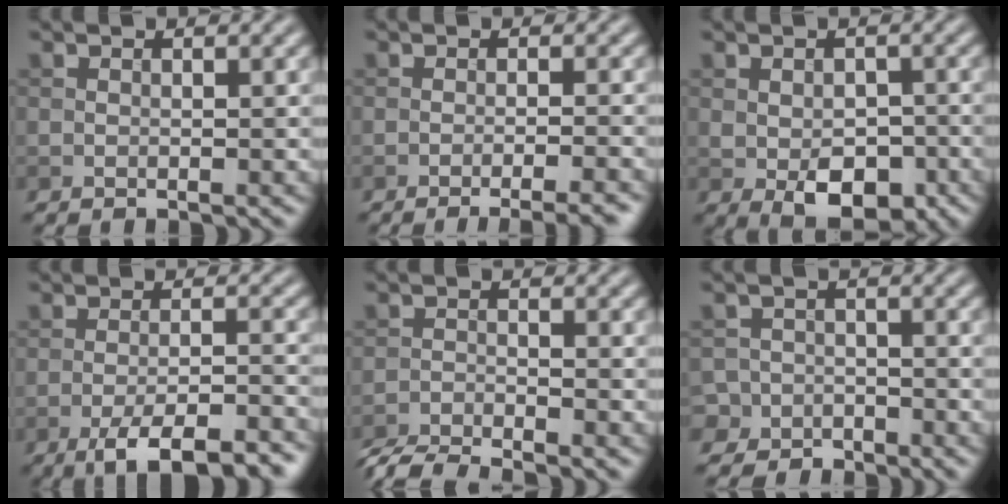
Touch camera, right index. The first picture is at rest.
{"total": 5.2, "force": [-3.9, 1.3, 3.3], "torque": [-0.028, 0.005, -0.049]}
{"total": 5.4, "force": [-1.8, 3.2, 4.0], "torque": [-0.059, -0.011, -0.025]}
{"total": 7.3, "force": [-4.9, 1.9, 5.2], "torque": [-0.079, -0.003, -0.073]}
{"total": 5.1, "force": [-4.8, 0.6, 1.7], "torque": [-0.037, -0.016, -0.092]}
{"total": 4.7, "force": [-3.1, 3.5, 0.1], "torque": [0.027, -0.004, -0.064]}